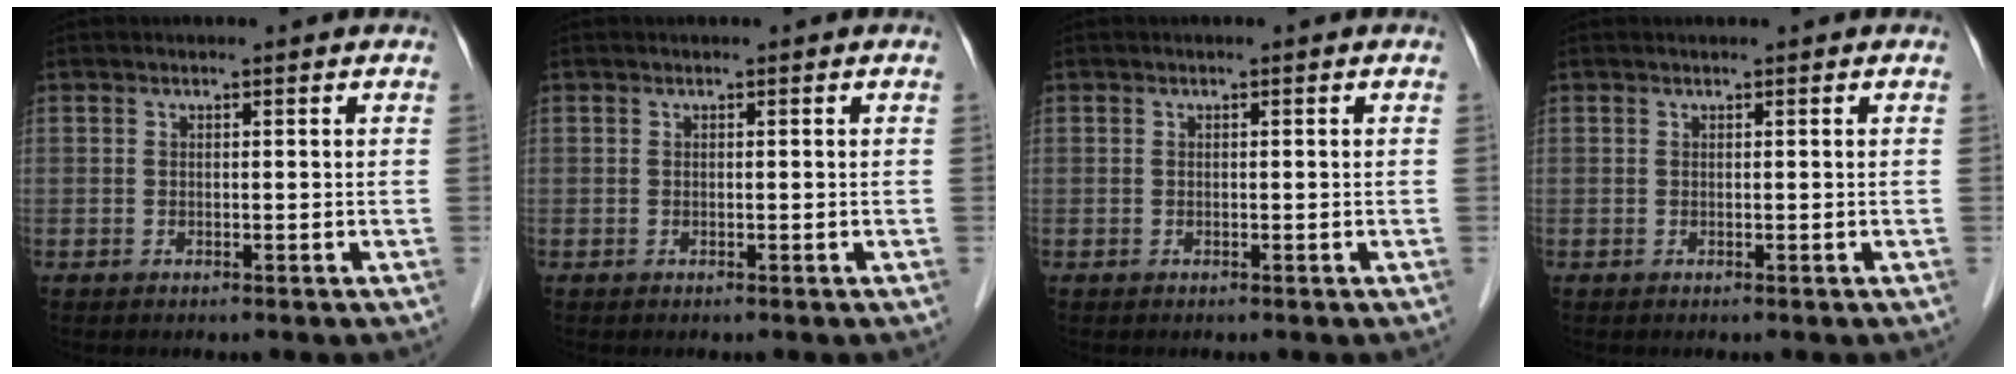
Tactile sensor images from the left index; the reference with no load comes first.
{"total": 0.0}
{"total": 0.0}
{"total": 0.0}